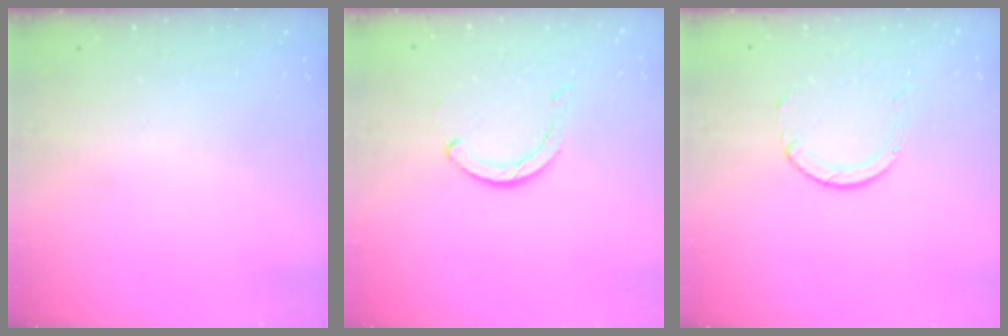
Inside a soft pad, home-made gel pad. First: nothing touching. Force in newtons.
{"total": 3.5, "press": 3.4, "slide": 0.5}
{"total": 2.9, "press": 2.9, "slide": 0.4}